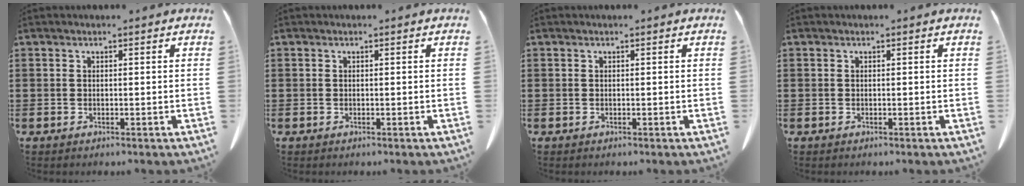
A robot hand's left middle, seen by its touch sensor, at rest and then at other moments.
{"total": 0.0}
{"total": 0.0}
{"total": 0.0}